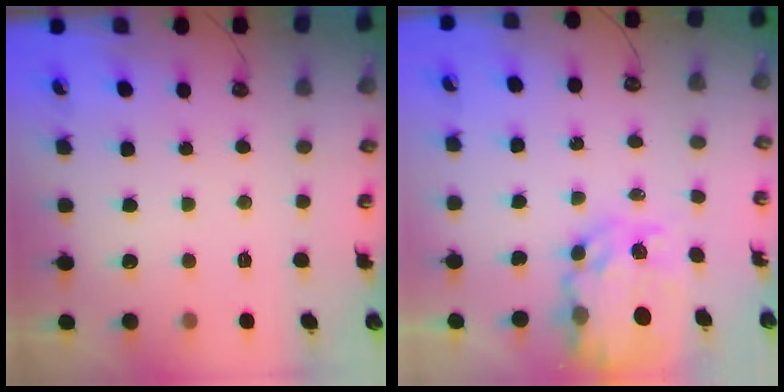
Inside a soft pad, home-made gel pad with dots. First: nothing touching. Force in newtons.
{"total": 10.4, "press": 10.4, "slide": 1.0}